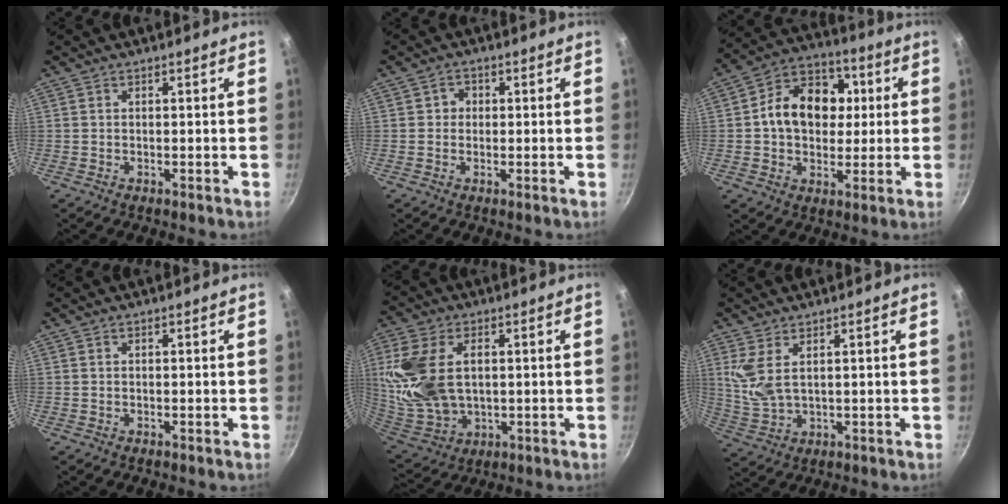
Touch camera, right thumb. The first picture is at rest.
{"total": 2.2, "force": [0.1, 2.0, 0.9], "torque": [0.001, 0.006, -0.002]}
{"total": 14.9, "force": [1.4, 11.1, 9.8], "torque": [-0.117, 0.021, 0.015]}
{"total": 0.0}
{"total": 18.1, "force": [2.3, 11.3, 14.0], "torque": [-0.309, -0.007, 0.057]}
{"total": 6.3, "force": [2.2, 2.8, 5.2], "torque": [-0.123, -0.008, 0.060]}